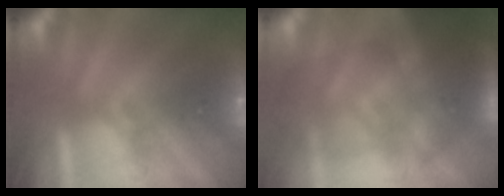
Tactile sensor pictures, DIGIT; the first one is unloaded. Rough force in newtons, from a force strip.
{"total": 9.1}